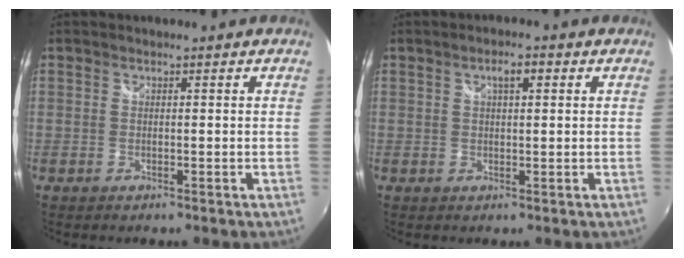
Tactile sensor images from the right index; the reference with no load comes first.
{"total": 2.8, "force": [1.1, 0.9, 2.4], "torque": [-0.040, 0.009, 0.016]}